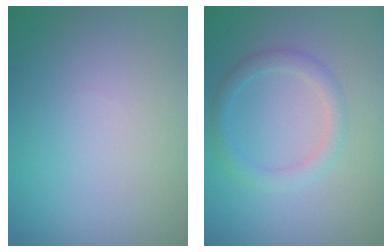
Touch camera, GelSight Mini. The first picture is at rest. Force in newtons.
{"total": 2.1, "press": 2.1, "slide": 0.1}